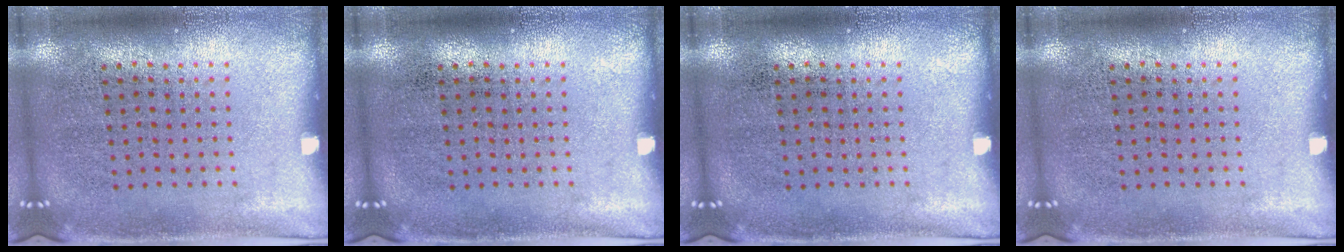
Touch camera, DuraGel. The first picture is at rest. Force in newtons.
{"total": 0.0}
{"total": 0.0}
{"total": 0.0}